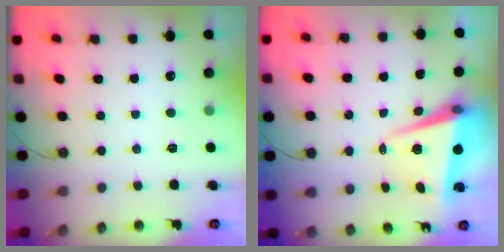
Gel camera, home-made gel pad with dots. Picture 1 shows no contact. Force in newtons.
{"total": 6.9, "press": 6.8, "slide": 1.1}